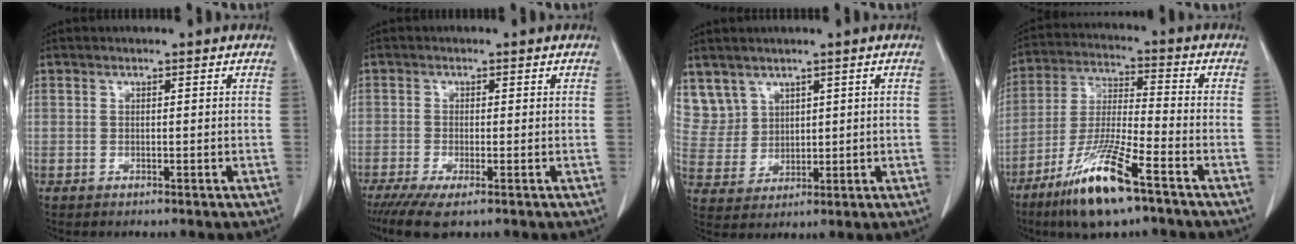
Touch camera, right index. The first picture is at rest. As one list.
[{"total": 4.8, "force": [-3.0, 0.9, 3.6], "torque": [-0.062, -0.013, -0.051]}, {"total": 7.0, "force": [4.5, 5.4, 0.3], "torque": [-0.013, 0.014, 0.109]}, {"total": 13.6, "force": [-8.3, 1.2, 10.7], "torque": [-0.222, -0.032, -0.157]}]